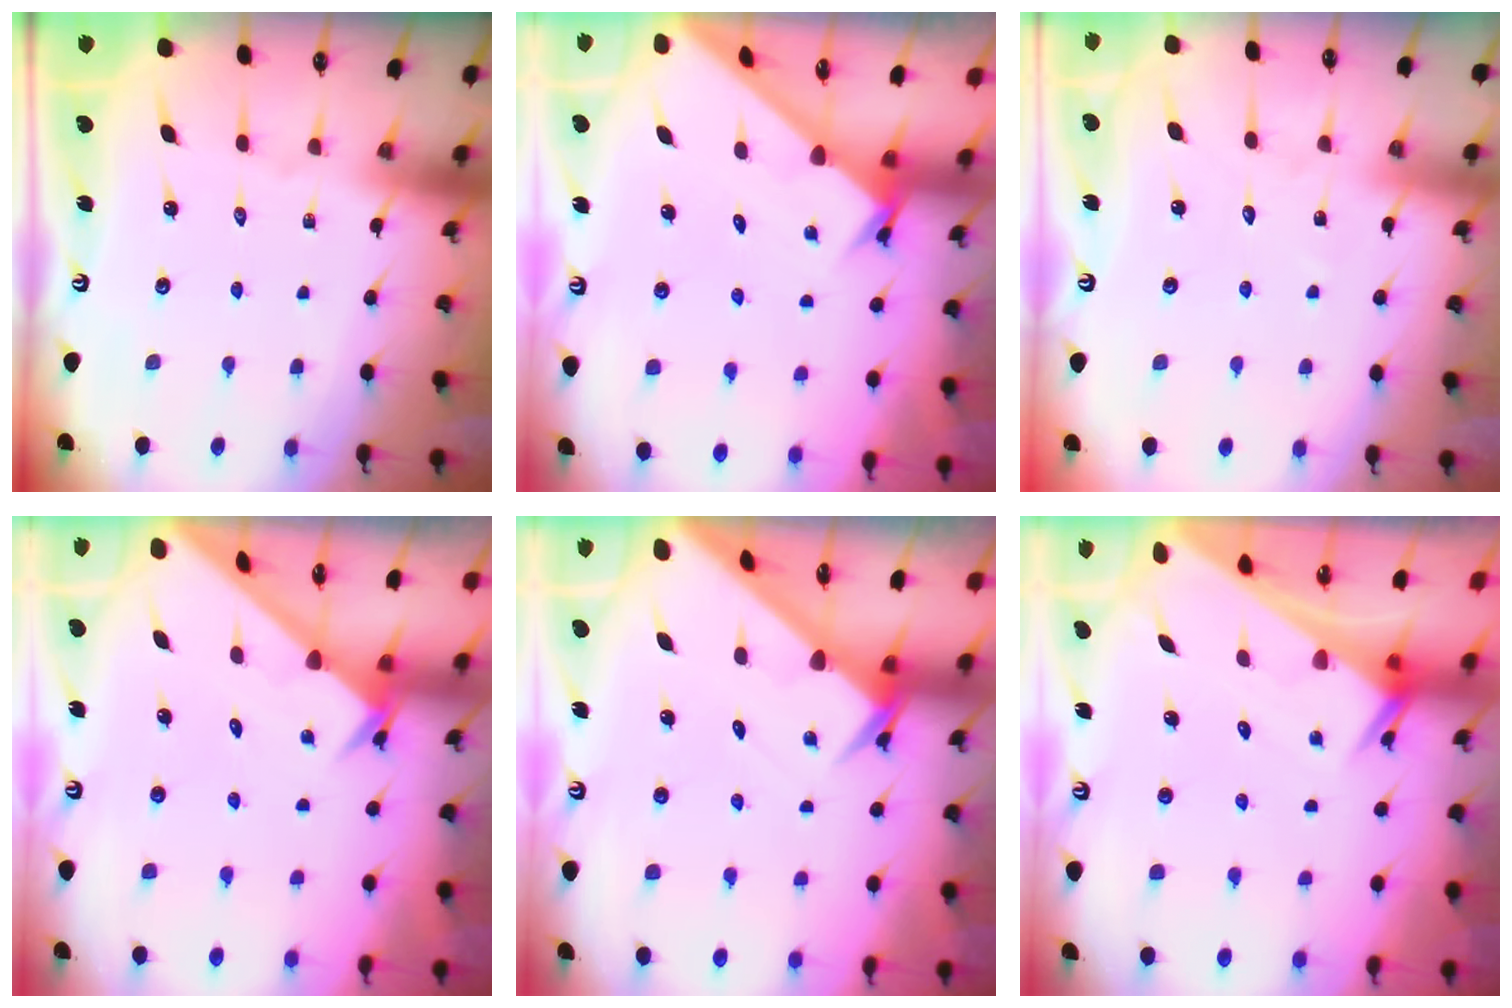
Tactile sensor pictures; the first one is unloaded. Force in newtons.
{"total": 1.7, "press": 1.7, "slide": 0.1}
{"total": 4.8, "press": 4.8, "slide": 0.5}
{"total": 2.6, "press": 2.6, "slide": 0.2}
{"total": 3.0, "press": 3.0, "slide": 0.2}
{"total": 2.7, "press": 2.7, "slide": 0.1}